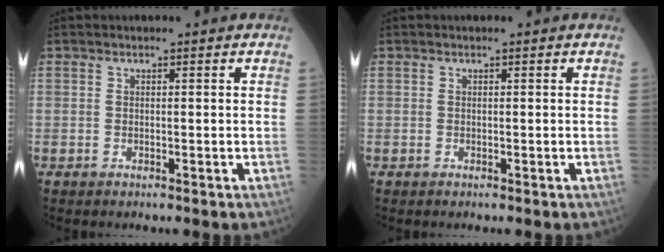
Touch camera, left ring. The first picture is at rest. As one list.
[{"total": 0.0}]